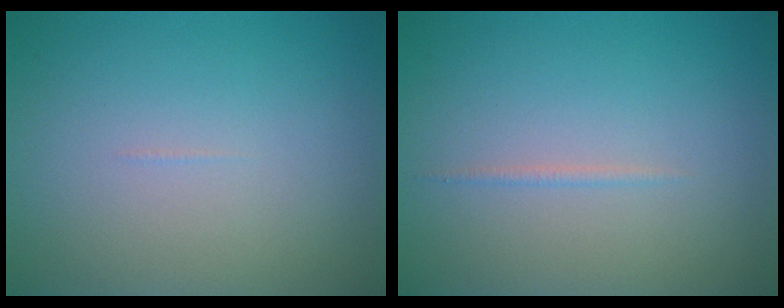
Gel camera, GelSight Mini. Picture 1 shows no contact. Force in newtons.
{"total": 0.5, "press": 0.5, "slide": 0.0}